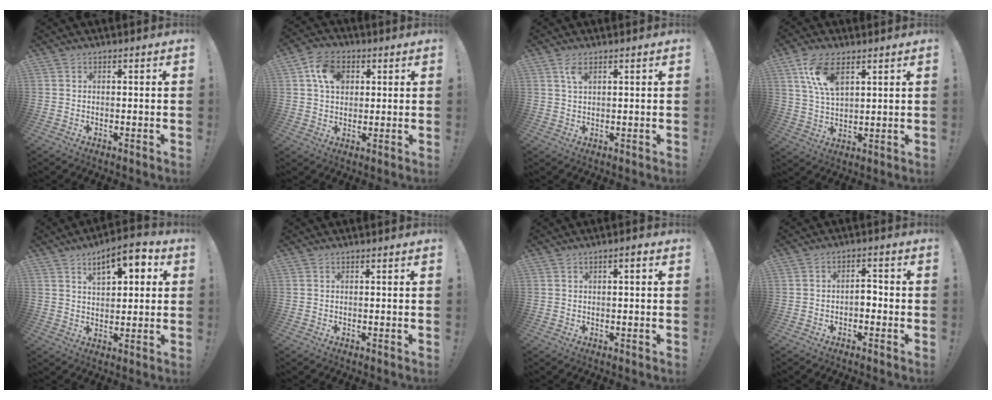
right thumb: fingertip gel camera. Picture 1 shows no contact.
{"total": 8.8, "force": [2.6, 6.7, 5.1], "torque": [-0.093, 0.012, 0.053]}
{"total": 3.1, "force": [1.5, 1.3, 2.3], "torque": [-0.044, 0.000, 0.025]}
{"total": 10.3, "force": [5.5, 5.2, 7.0], "torque": [-0.145, -0.010, 0.105]}
{"total": 9.5, "force": [4.6, 4.1, 7.3], "torque": [-0.105, -0.018, 0.078]}
{"total": 0.0}
{"total": 1.5, "force": [-0.3, 0.2, 1.5], "torque": [-0.026, 0.003, -0.007]}
{"total": 3.5, "force": [-1.8, 1.9, 2.3], "torque": [-0.046, 0.011, -0.034]}